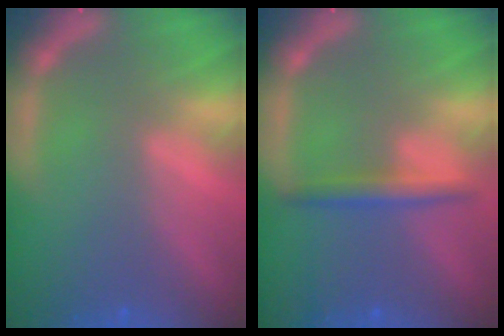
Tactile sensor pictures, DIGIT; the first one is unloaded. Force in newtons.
{"total": 2.4}